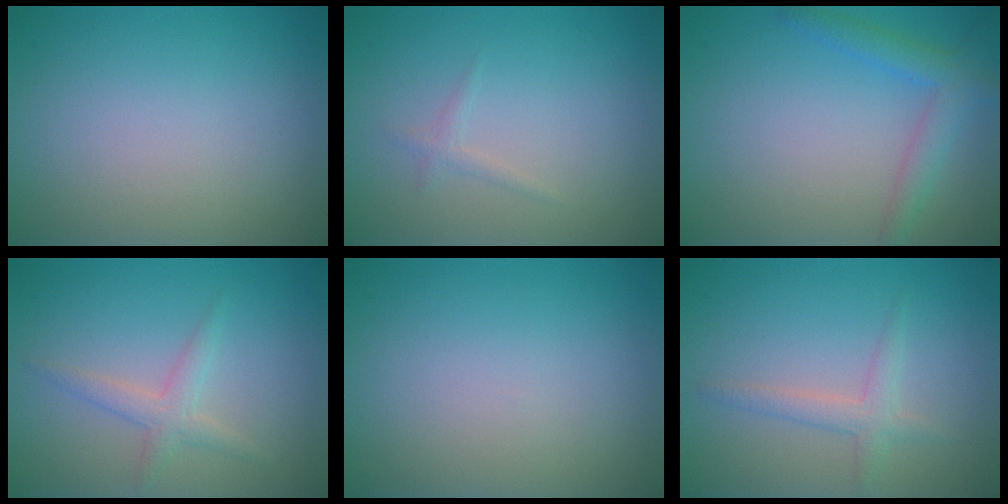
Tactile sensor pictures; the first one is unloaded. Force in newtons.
{"total": 0.8, "press": 0.8, "slide": 0.1}
{"total": 2.9, "press": 2.9, "slide": 0.1}
{"total": 2.0, "press": 2.0, "slide": 0.1}
{"total": 0.0}
{"total": 1.2, "press": 1.2, "slide": 0.1}